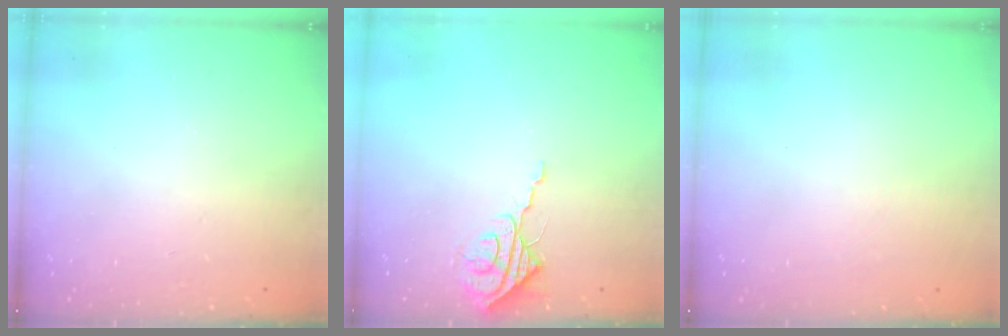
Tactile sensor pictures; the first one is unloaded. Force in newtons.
{"total": 8.0, "press": 8.0, "slide": 0.3}
{"total": 0.0}